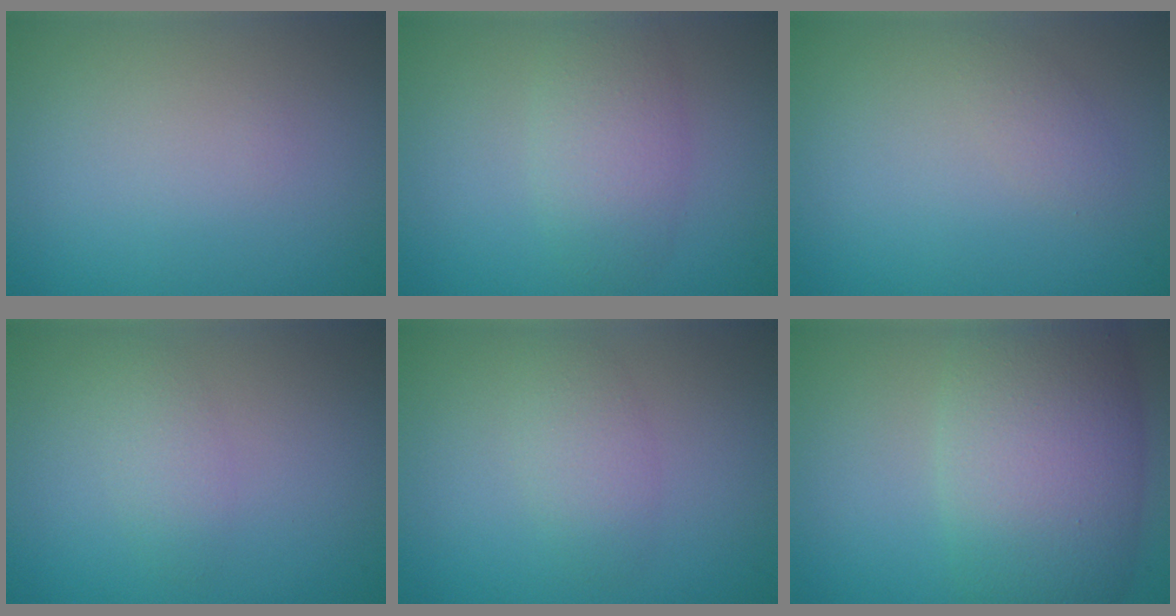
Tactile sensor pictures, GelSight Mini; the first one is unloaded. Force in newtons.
{"total": 3.5, "press": 3.5, "slide": 0.3}
{"total": 1.2, "press": 1.2, "slide": 0.0}
{"total": 1.9, "press": 1.9, "slide": 0.1}
{"total": 2.1, "press": 2.1, "slide": 0.1}
{"total": 10.2, "press": 10.2, "slide": 0.0}